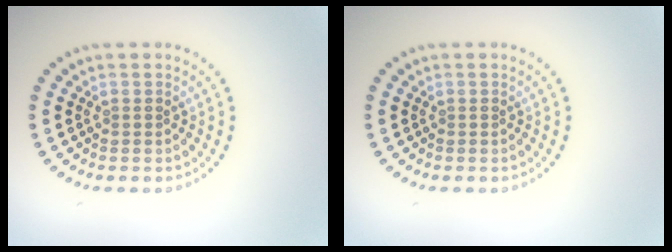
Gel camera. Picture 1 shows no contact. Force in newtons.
{"total": 0.0}